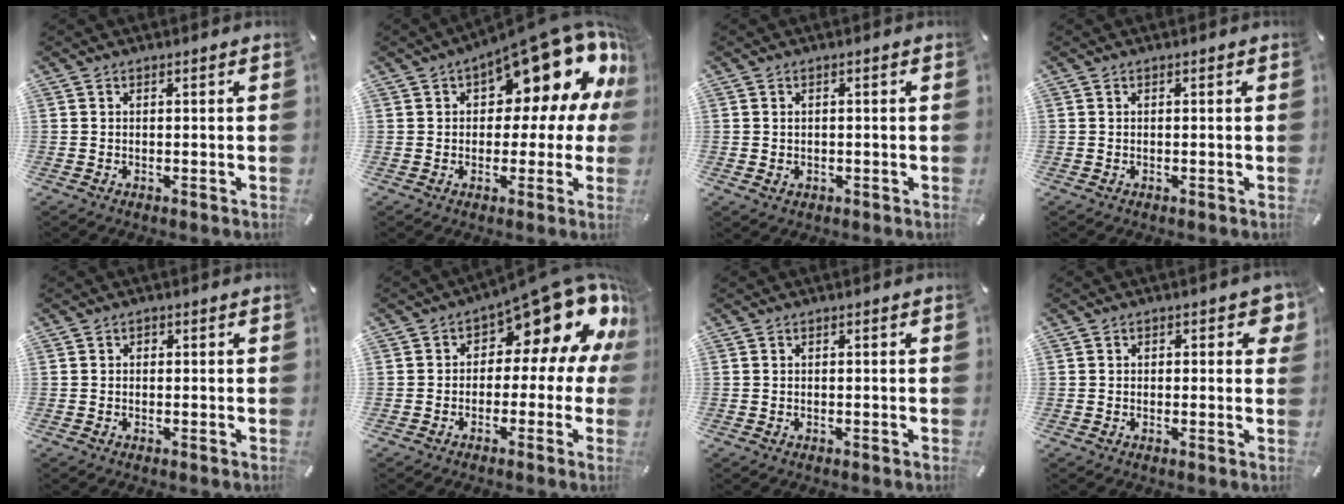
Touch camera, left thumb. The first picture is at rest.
{"total": 18.0, "force": [10.6, 8.4, 11.8], "torque": [-0.150, -0.090, 0.177]}
{"total": 1.3, "force": [0.1, 1.2, 0.4], "torque": [-0.009, 0.006, -0.001]}
{"total": 0.0}
{"total": 0.5, "force": [0.0, 0.5, 0.1], "torque": [-0.001, 0.005, -0.003]}
{"total": 14.9, "force": [8.6, 6.9, 10.1], "torque": [-0.125, -0.079, 0.138]}
{"total": 0.0}
{"total": 3.2, "force": [0.8, 1.9, 2.4], "torque": [-0.017, -0.003, 0.006]}